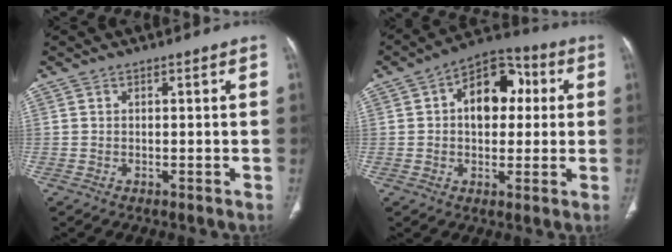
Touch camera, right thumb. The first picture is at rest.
{"total": 12.6, "force": [2.1, 8.4, 9.2], "torque": [-0.094, 0.023, 0.020]}